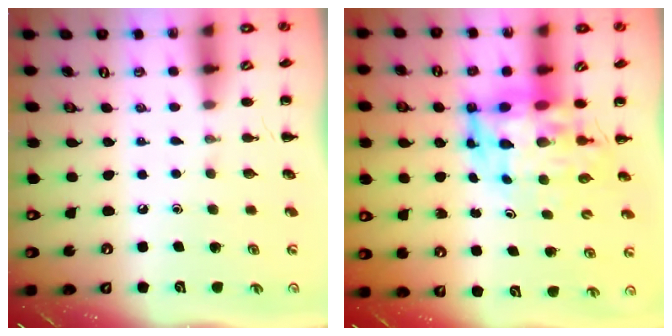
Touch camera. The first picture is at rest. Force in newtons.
{"total": 7.7, "press": 7.4, "slide": 2.1}